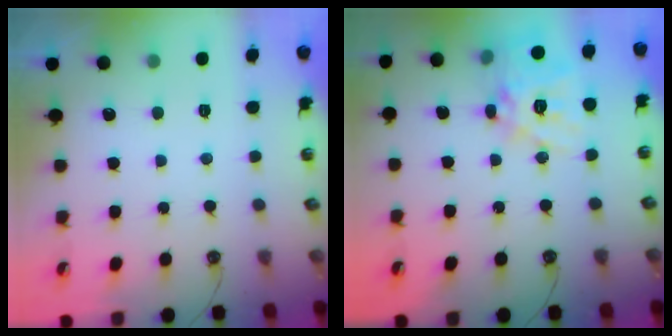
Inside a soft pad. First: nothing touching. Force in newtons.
{"total": 17.9, "press": 17.7, "slide": 2.2}